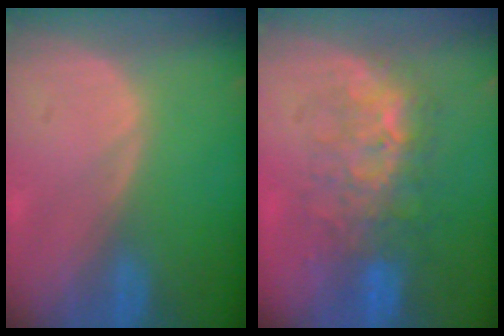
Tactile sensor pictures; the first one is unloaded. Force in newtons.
{"total": 8.2, "press": 8.0, "slide": 1.8}